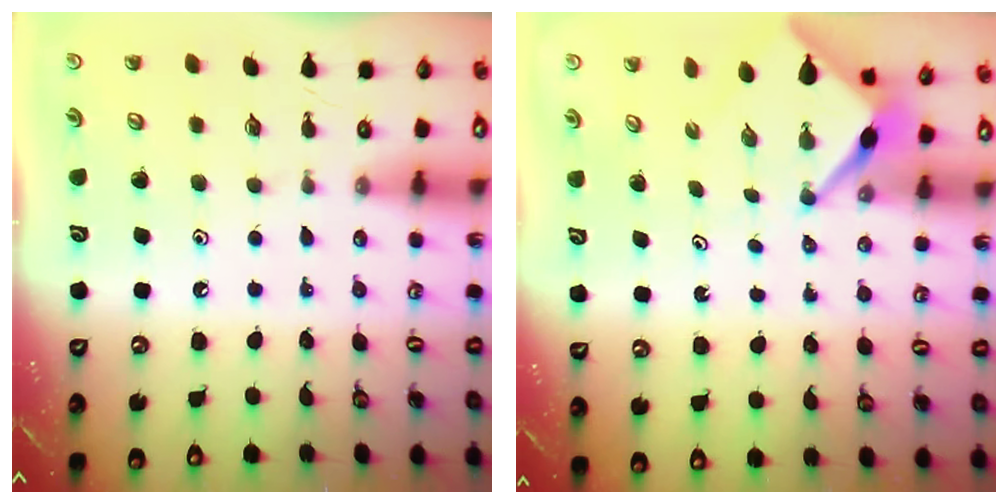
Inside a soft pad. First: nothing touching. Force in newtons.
{"total": 3.6, "press": 3.6, "slide": 0.1}